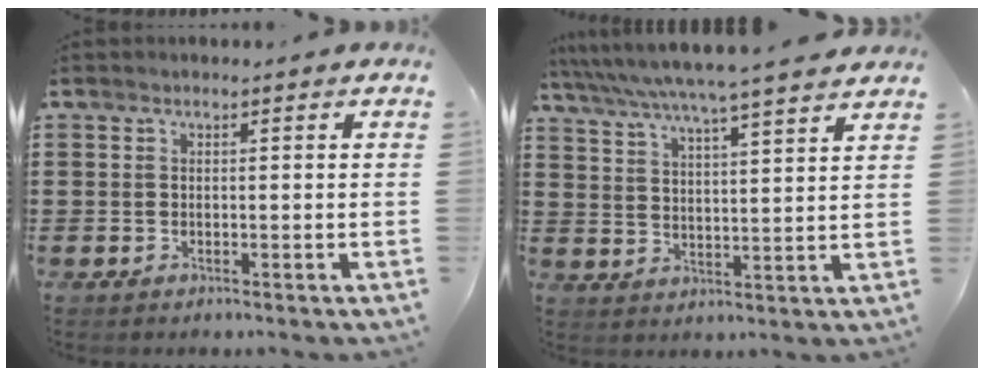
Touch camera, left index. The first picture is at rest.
{"total": 6.0, "force": [5.4, -0.7, 2.7], "torque": [-0.071, -0.033, 0.090]}